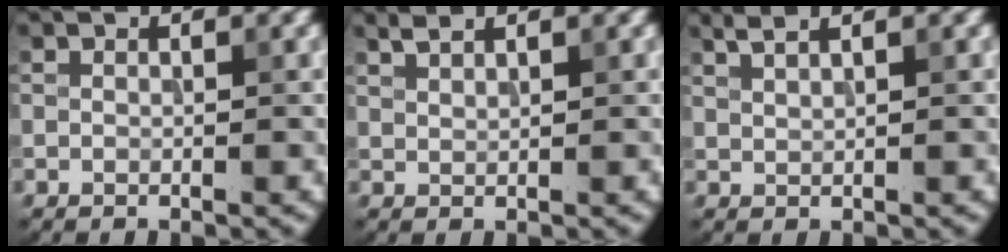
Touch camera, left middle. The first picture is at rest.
{"total": 1.2, "force": [1.1, 0.2, 0.4], "torque": [-0.009, 0.000, 0.024]}
{"total": 2.6, "force": [1.9, 0.9, 1.5], "torque": [-0.011, 0.010, 0.016]}